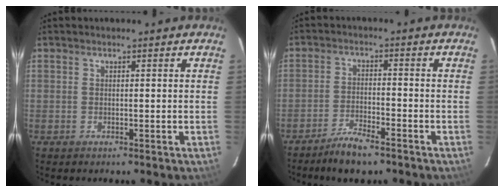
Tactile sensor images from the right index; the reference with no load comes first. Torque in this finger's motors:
{"motor_torque": [0.51, -0.40, 0.21, 0.04]}